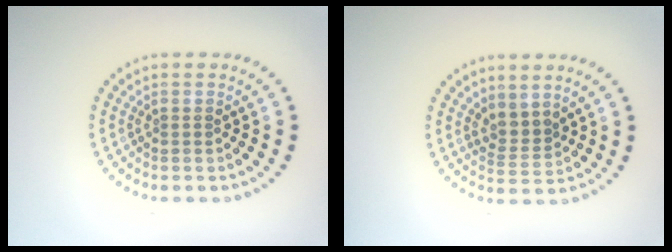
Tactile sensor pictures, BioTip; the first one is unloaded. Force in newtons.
{"total": 2.0, "press": 1.3, "slide": 1.5}